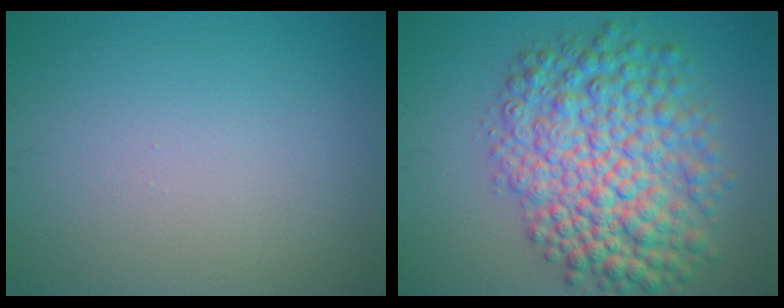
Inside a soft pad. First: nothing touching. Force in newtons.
{"total": 9.5, "press": 9.5, "slide": 0.2}